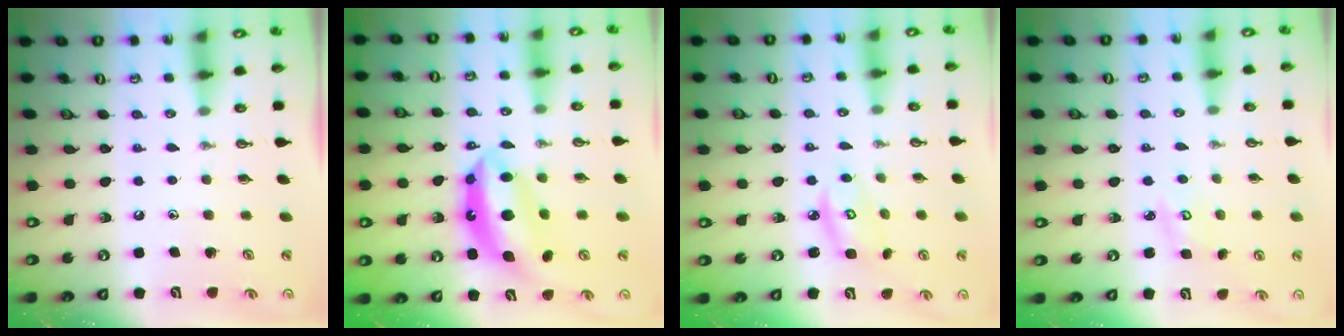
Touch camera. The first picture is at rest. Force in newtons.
{"total": 13.6, "press": 13.5, "slide": 1.2}
{"total": 4.5, "press": 4.5, "slide": 0.3}
{"total": 3.4, "press": 3.4, "slide": 0.4}